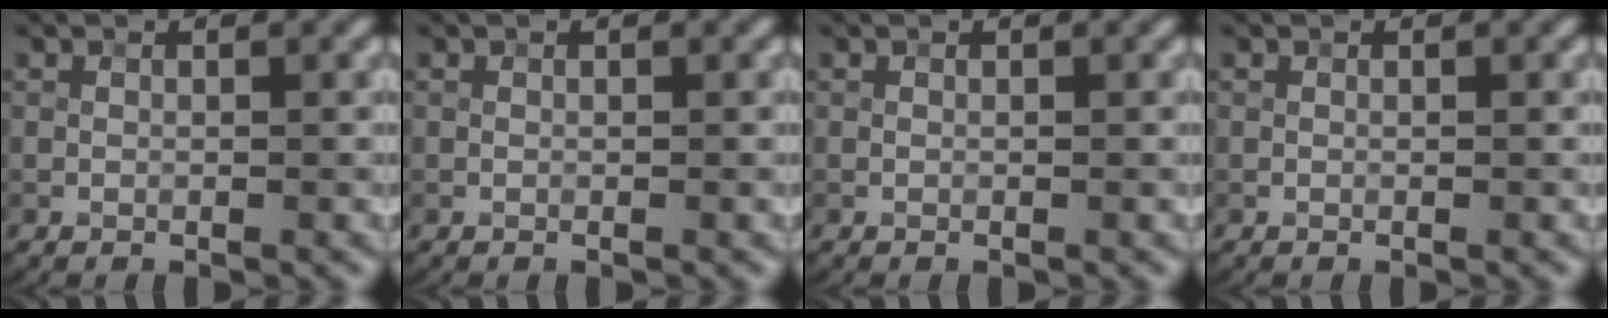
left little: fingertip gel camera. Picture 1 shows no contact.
{"total": 0.0}
{"total": 0.0}
{"total": 0.0}